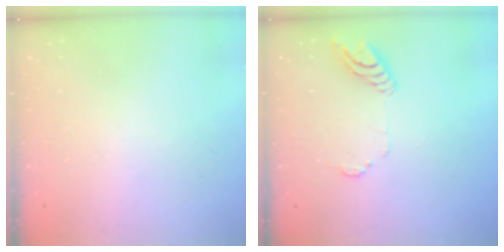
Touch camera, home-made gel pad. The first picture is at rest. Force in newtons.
{"total": 9.8, "press": 9.7, "slide": 0.9}